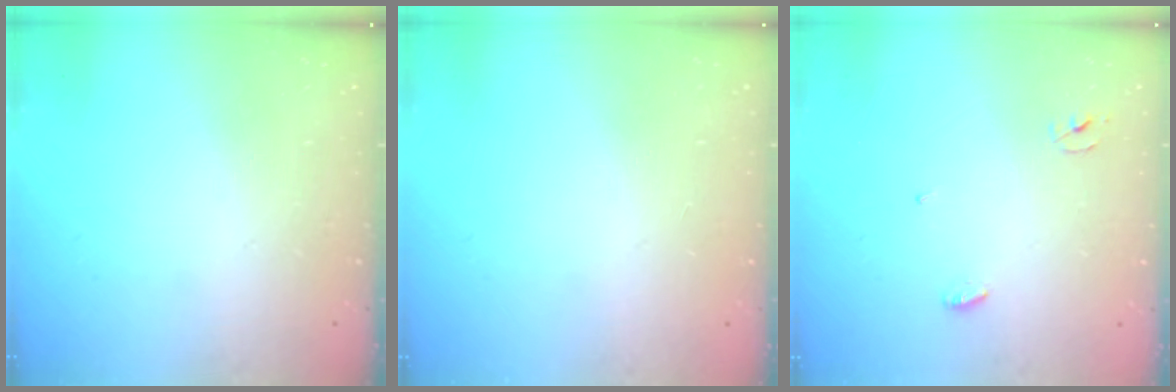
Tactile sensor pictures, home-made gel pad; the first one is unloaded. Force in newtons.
{"total": 1.1, "press": 0.9, "slide": 0.6}
{"total": 3.3, "press": 3.3, "slide": 0.3}